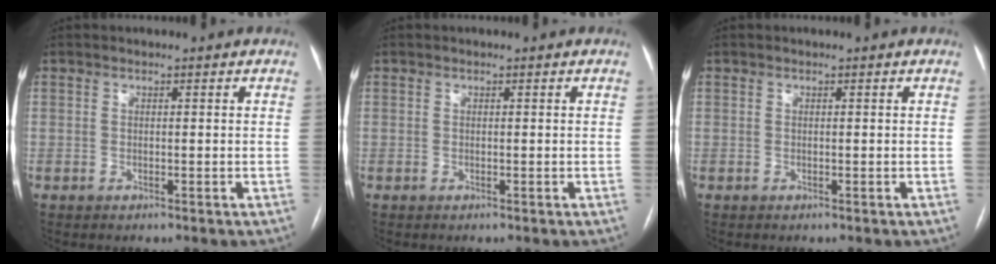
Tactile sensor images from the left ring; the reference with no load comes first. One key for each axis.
{"total": 0.0}
{"total": 0.0}